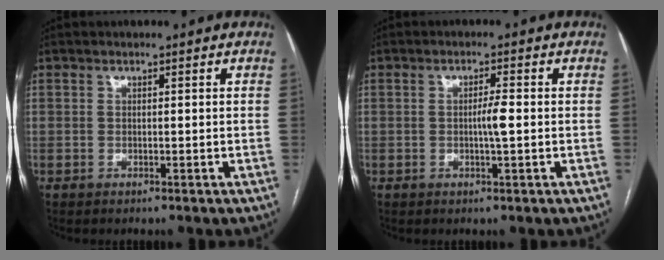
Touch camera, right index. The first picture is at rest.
{"total": 2.5, "force": [-0.2, 0.0, 2.5], "torque": [-0.045, -0.001, -0.004]}